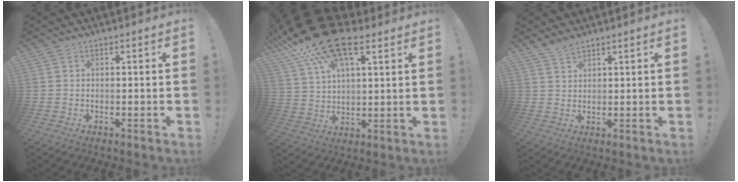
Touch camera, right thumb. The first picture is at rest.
{"total": 19.2, "force": [11.4, 8.4, 13.0], "torque": [-0.240, -0.052, 0.198]}
{"total": 3.1, "force": [2.7, 0.7, 1.3], "torque": [-0.027, -0.017, 0.051]}